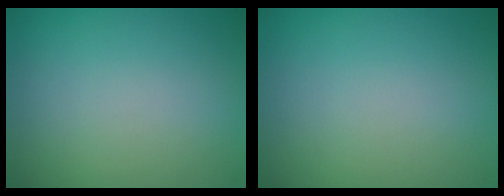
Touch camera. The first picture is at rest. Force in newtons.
{"total": 0.0}